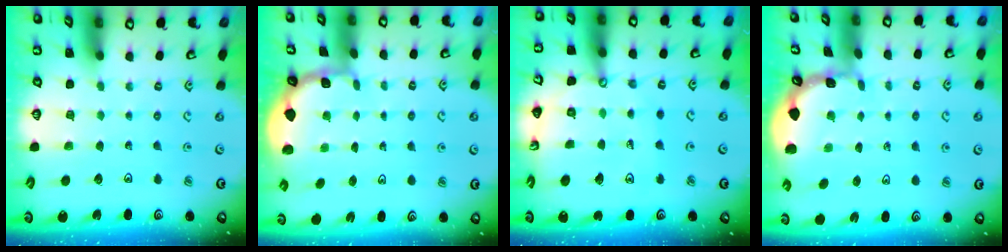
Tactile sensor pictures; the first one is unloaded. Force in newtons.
{"total": 1.7, "press": 1.7, "slide": 0.4}
{"total": 14.6, "press": 14.5, "slide": 1.8}
{"total": 1.0, "press": 1.0, "slide": 0.2}